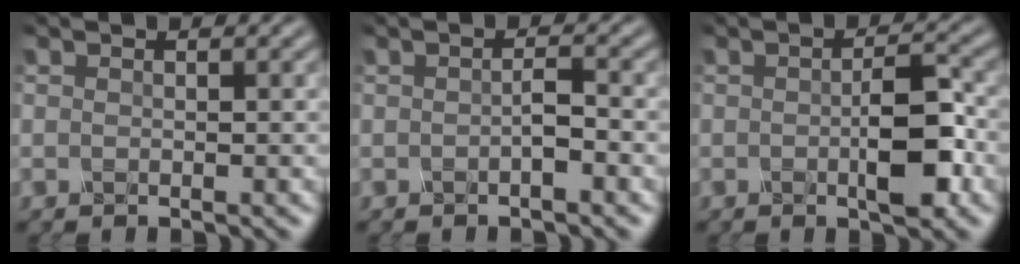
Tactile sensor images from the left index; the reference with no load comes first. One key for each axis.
{"total": 1.0, "fx": -0.4, "fy": 0.0, "fz": 1.0, "tx": -0.016, "ty": 0.009, "tz": -0.007}
{"total": 4.1, "fx": -1.1, "fy": 0.9, "fz": 3.8, "tx": -0.071, "ty": 0.007, "tz": -0.018}